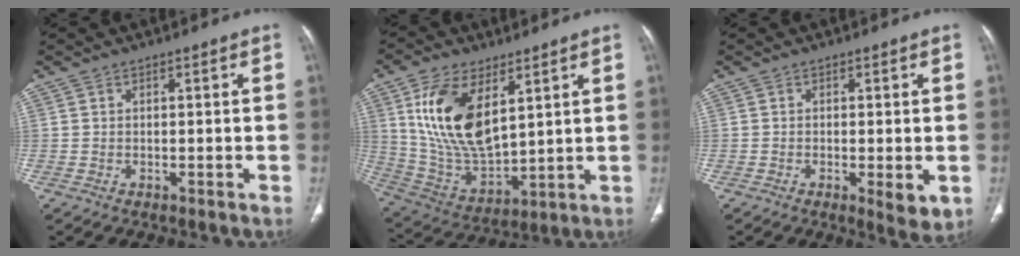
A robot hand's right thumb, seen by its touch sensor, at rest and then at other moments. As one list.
[{"total": 17.6, "force": [6.5, 9.1, 13.5], "torque": [-0.241, -0.029, 0.138]}, {"total": 4.5, "force": [-1.0, 1.4, 4.1], "torque": [-0.061, -0.013, -0.015]}]